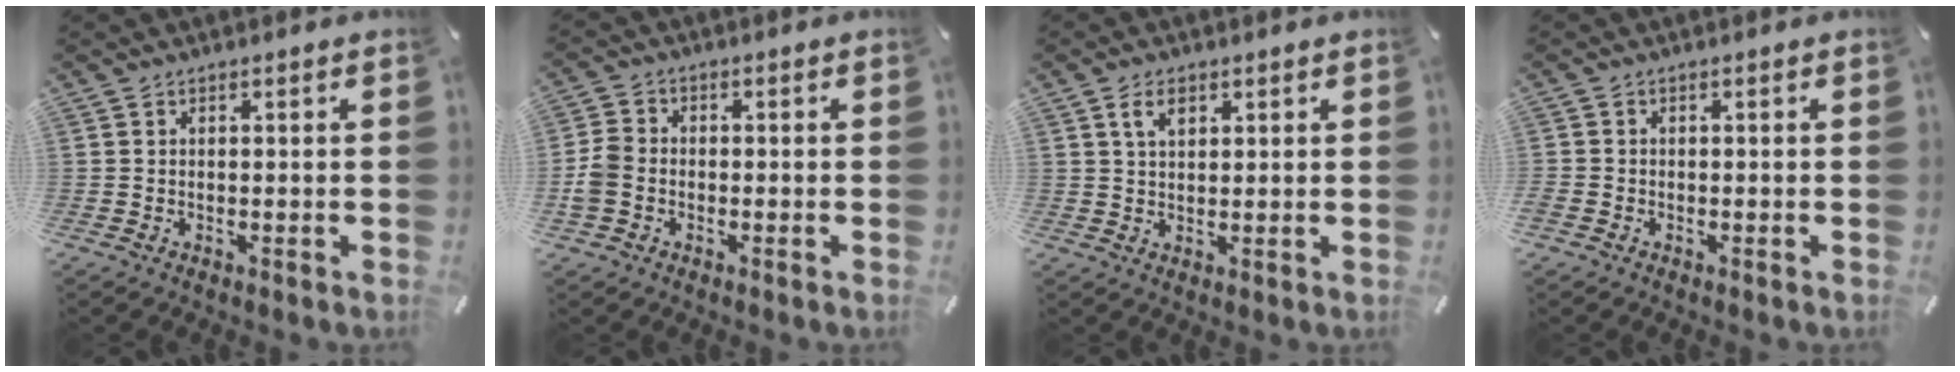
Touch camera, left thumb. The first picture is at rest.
{"total": 5.8, "force": [-1.4, 4.9, 2.8], "torque": [-0.059, 0.016, -0.022]}
{"total": 4.1, "force": [2.0, 2.3, 2.6], "torque": [-0.050, 0.003, 0.034]}
{"total": 1.0, "force": [-0.7, 0.8, 0.2], "torque": [0.001, 0.003, -0.015]}